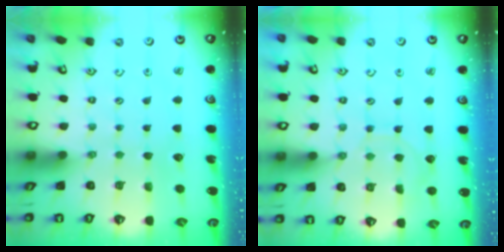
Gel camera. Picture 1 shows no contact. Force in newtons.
{"total": 5.3, "press": 5.3, "slide": 0.4}